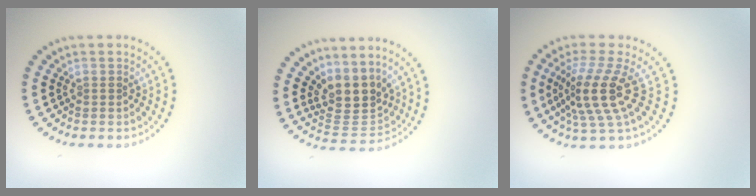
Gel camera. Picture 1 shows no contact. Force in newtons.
{"total": 3.8, "press": 3.0, "slide": 2.4}
{"total": 4.8, "press": 3.6, "slide": 3.2}